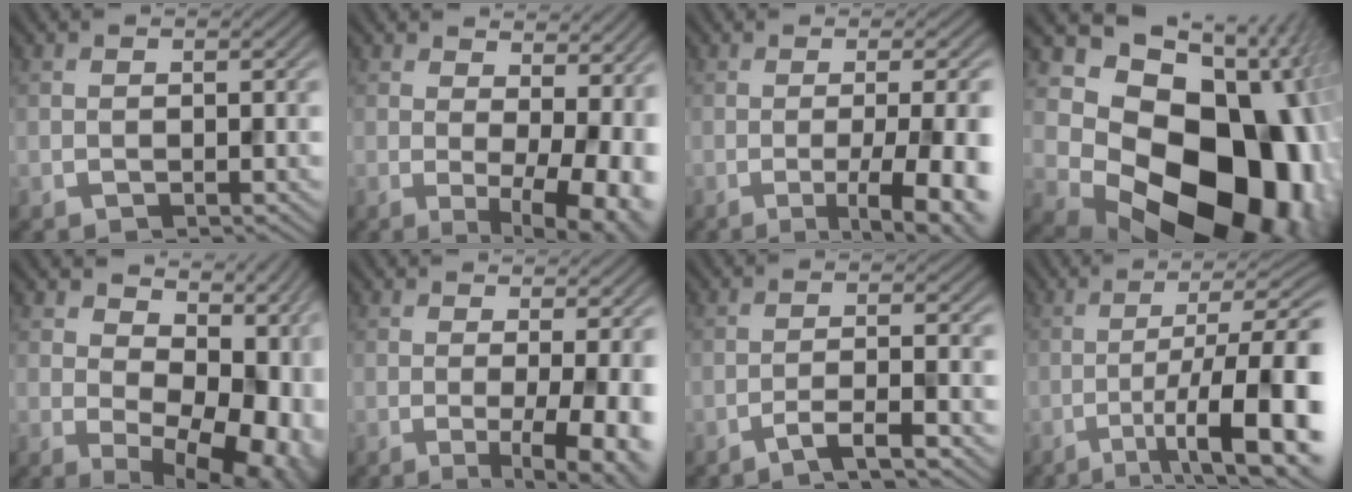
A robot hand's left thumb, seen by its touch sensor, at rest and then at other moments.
{"total": 11.3, "force": [1.0, 5.3, 9.9], "torque": [-0.102, -0.001, 0.040]}
{"total": 11.7, "force": [-3.4, 2.7, 10.8], "torque": [-0.118, 0.002, -0.043]}
{"total": 20.8, "force": [-2.2, 15.4, 13.7], "torque": [-0.216, -0.056, -0.007]}
{"total": 14.7, "force": [0.0, 8.8, 11.7], "torque": [-0.130, -0.015, 0.045]}
{"total": 8.2, "force": [-1.2, 1.9, 7.9], "torque": [-0.096, -0.004, -0.014]}
{"total": 4.4, "force": [-3.1, 0.1, 3.1], "torque": [-0.049, 0.012, -0.071]}
{"total": 14.1, "force": [-5.2, 3.3, 12.6], "torque": [-0.194, -0.003, -0.077]}